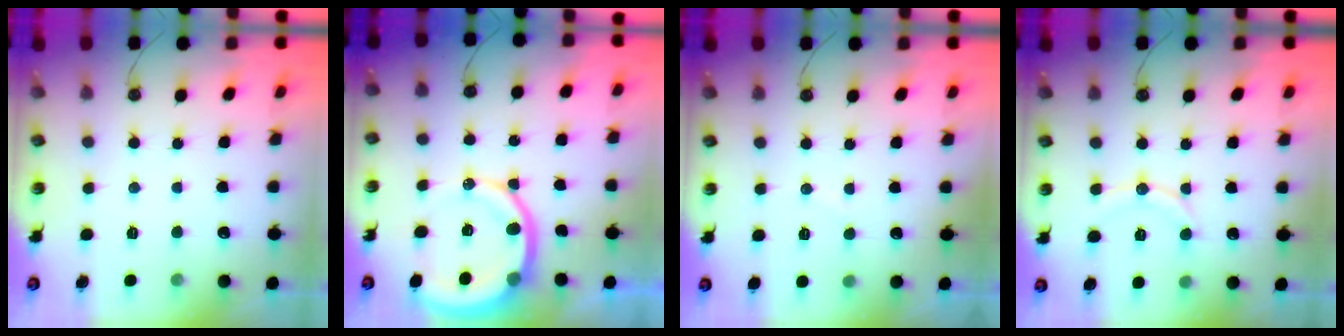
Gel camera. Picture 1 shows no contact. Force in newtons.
{"total": 12.3, "press": 12.2, "slide": 1.6}
{"total": 2.6, "press": 2.6, "slide": 0.3}
{"total": 9.4, "press": 9.4, "slide": 0.9}